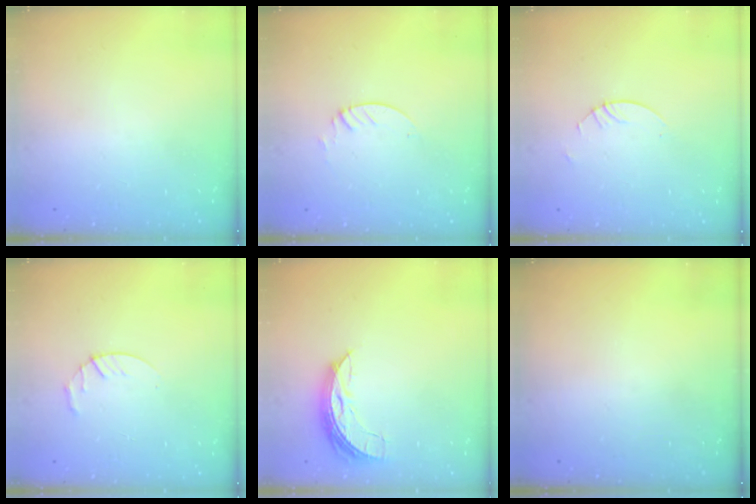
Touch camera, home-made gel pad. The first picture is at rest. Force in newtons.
{"total": 1.3, "press": 1.3, "slide": 0.1}
{"total": 2.7, "press": 2.7, "slide": 0.2}
{"total": 3.0, "press": 2.9, "slide": 0.5}
{"total": 6.8, "press": 6.8, "slide": 0.4}
{"total": 0.0}